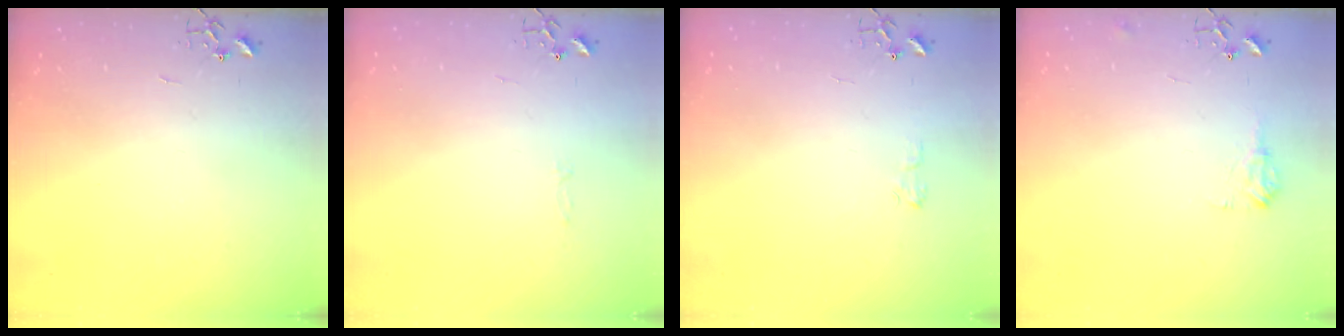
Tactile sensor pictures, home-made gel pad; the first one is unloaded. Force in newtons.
{"total": 2.8, "press": 2.8, "slide": 0.4}
{"total": 5.4, "press": 5.4, "slide": 0.6}
{"total": 7.7, "press": 7.7, "slide": 0.1}